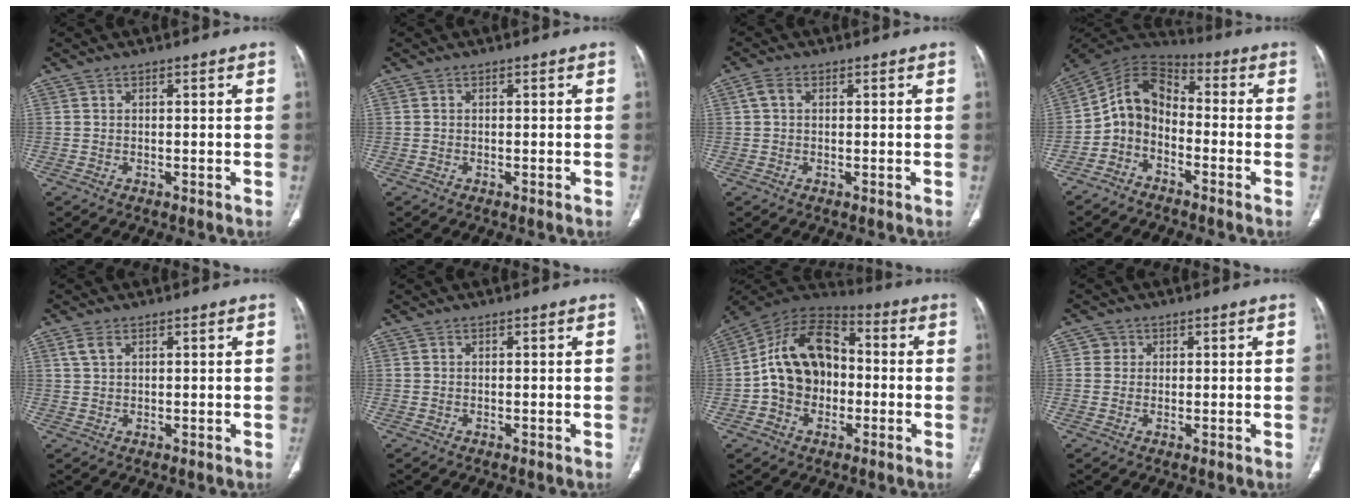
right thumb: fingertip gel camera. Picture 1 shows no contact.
{"total": 0.0}
{"total": 2.2, "force": [0.4, 1.5, 1.5], "torque": [-0.032, 0.010, 0.009]}
{"total": 9.2, "force": [-3.4, 6.5, 5.5], "torque": [-0.086, 0.067, -0.081]}
{"total": 2.2, "force": [1.1, 1.2, 1.5], "torque": [-0.035, 0.006, 0.030]}
{"total": 0.0}
{"total": 16.2, "force": [-1.3, 11.8, 11.0], "torque": [-0.165, 0.042, -0.033]}
{"total": 2.0, "force": [0.4, 2.0, 0.2], "torque": [0.012, 0.002, 0.001]}